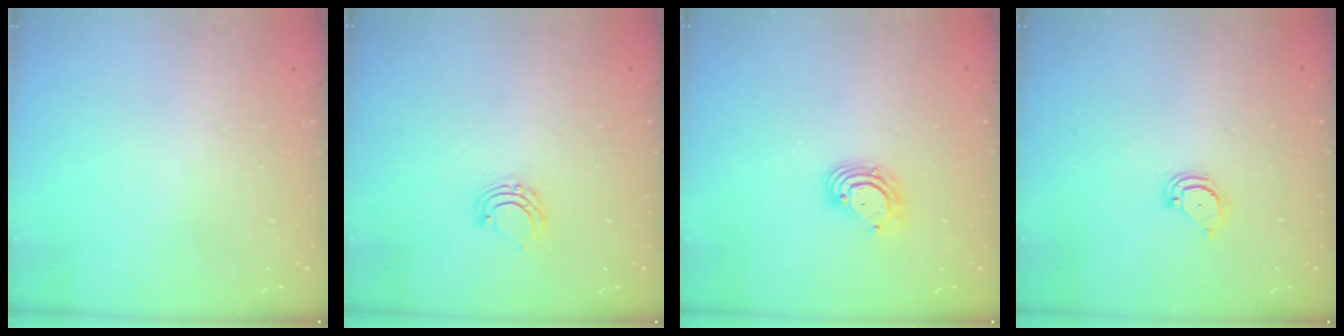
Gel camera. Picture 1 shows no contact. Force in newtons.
{"total": 6.6, "press": 6.6, "slide": 0.5}
{"total": 5.6, "press": 5.6, "slide": 0.7}
{"total": 2.6, "press": 2.6, "slide": 0.2}